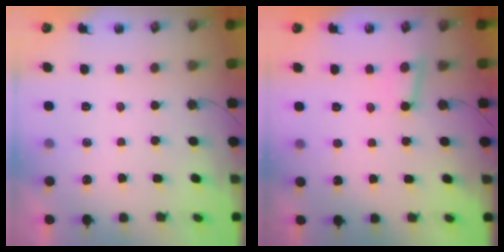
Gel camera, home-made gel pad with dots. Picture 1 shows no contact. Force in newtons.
{"total": 3.2, "press": 3.2, "slide": 0.4}